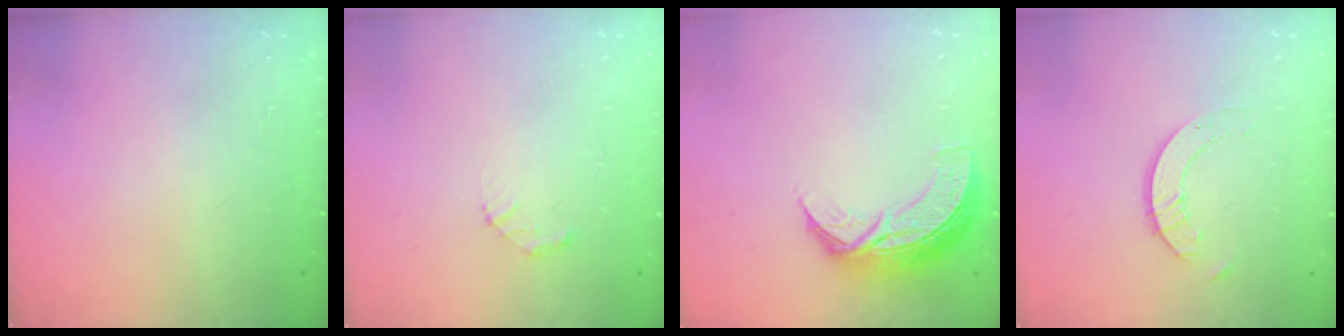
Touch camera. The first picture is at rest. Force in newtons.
{"total": 2.1, "press": 2.1, "slide": 0.2}
{"total": 10.1, "press": 10.1, "slide": 0.8}
{"total": 2.3, "press": 2.3, "slide": 0.2}